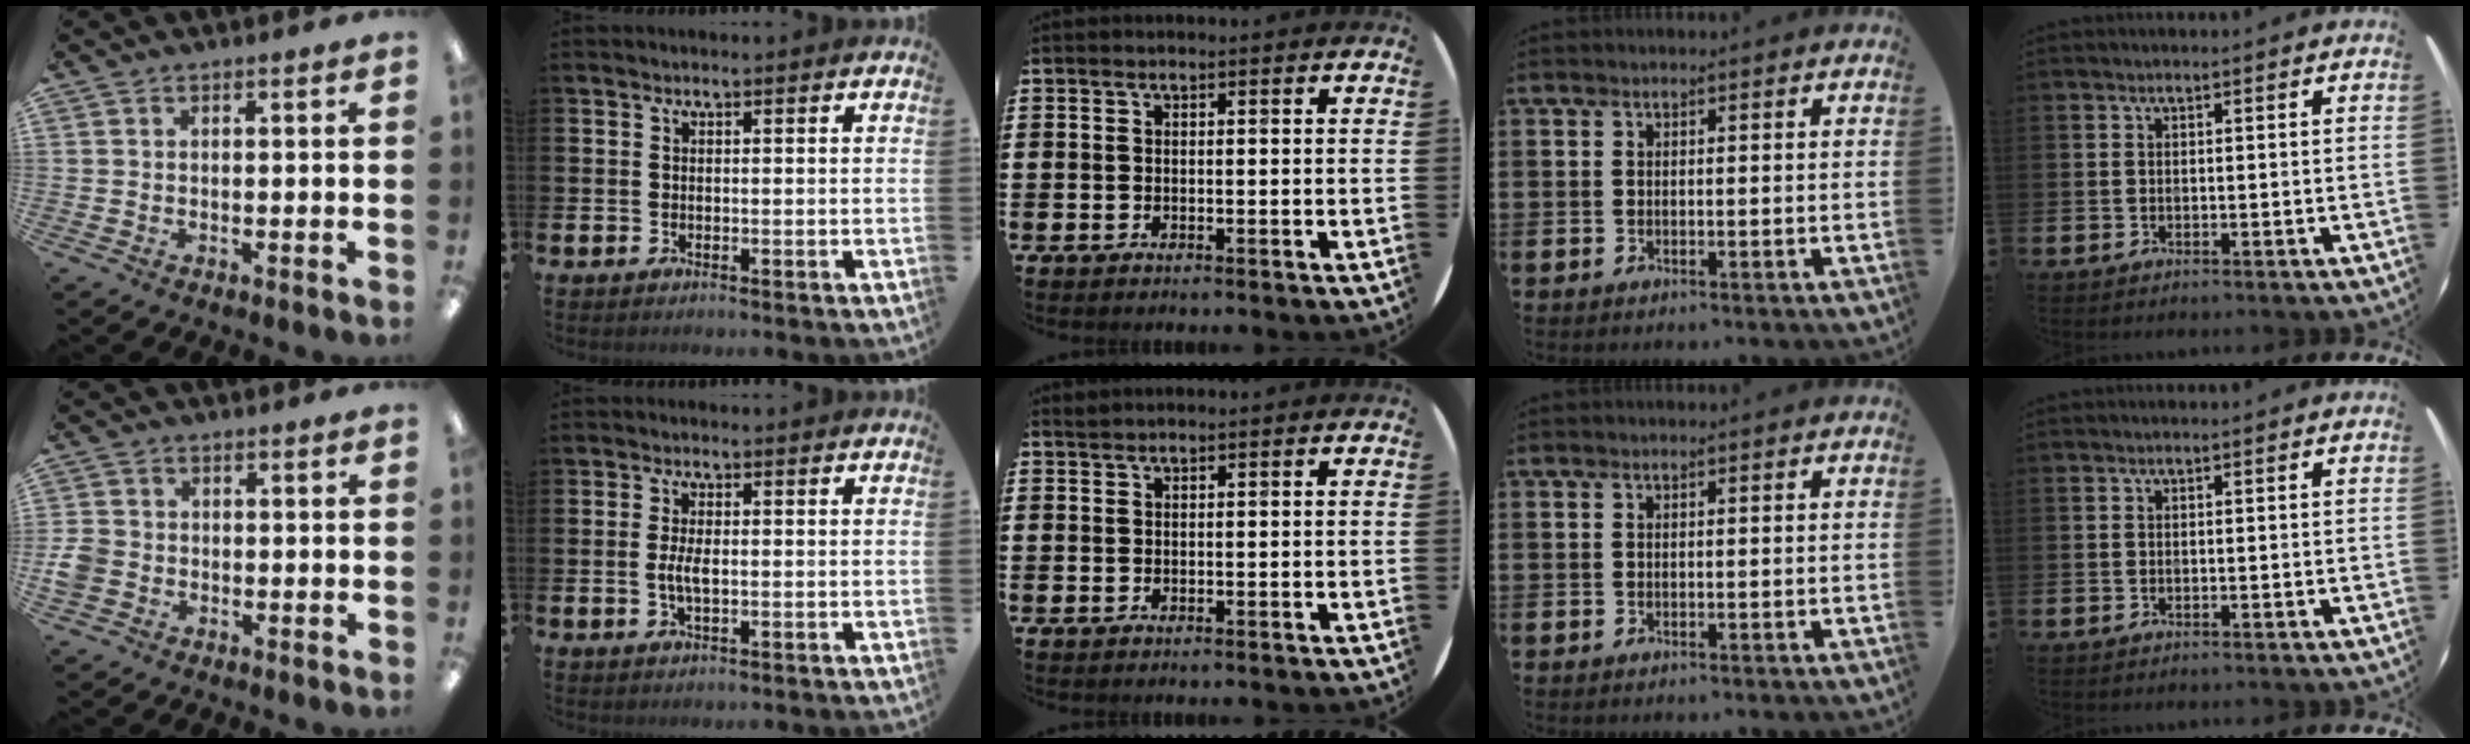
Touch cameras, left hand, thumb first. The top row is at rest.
{"thumb": {"total": 4.1, "force": [-1.2, 3.6, 1.7], "torque": [-0.033, 0.009, -0.022]}, "index": {"total": 2.8, "force": [-0.2, 1.1, 2.6], "torque": [-0.055, -0.002, -0.007]}, "middle": {"total": 0.5, "force": [0.5, -0.1, 0.0], "torque": [-0.001, 0.000, 0.011]}}